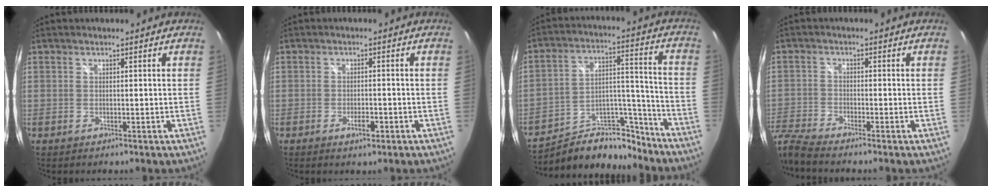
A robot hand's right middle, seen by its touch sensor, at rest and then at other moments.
{"total": 2.7, "force": [-1.5, 1.1, 2.0], "torque": [-0.038, -0.004, -0.024]}
{"total": 16.7, "force": [-13.9, 7.2, 5.6], "torque": [-0.097, 0.050, -0.205]}
{"total": 7.7, "force": [-7.2, 0.2, 2.8], "torque": [-0.085, -0.023, -0.145]}